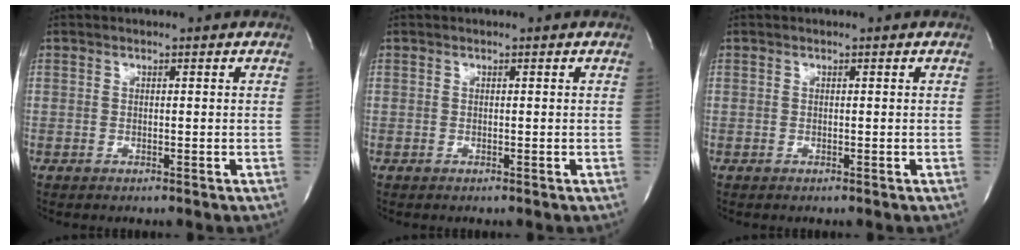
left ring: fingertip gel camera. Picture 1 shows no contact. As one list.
[{"total": 0.0}, {"total": 0.0}]